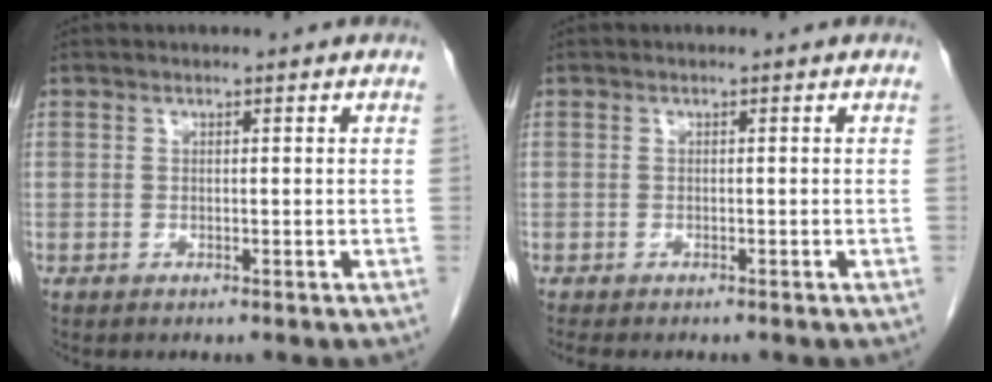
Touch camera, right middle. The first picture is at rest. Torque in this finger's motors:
{"motor_torque": [0.05, -0.02, -0.01, 0.00]}